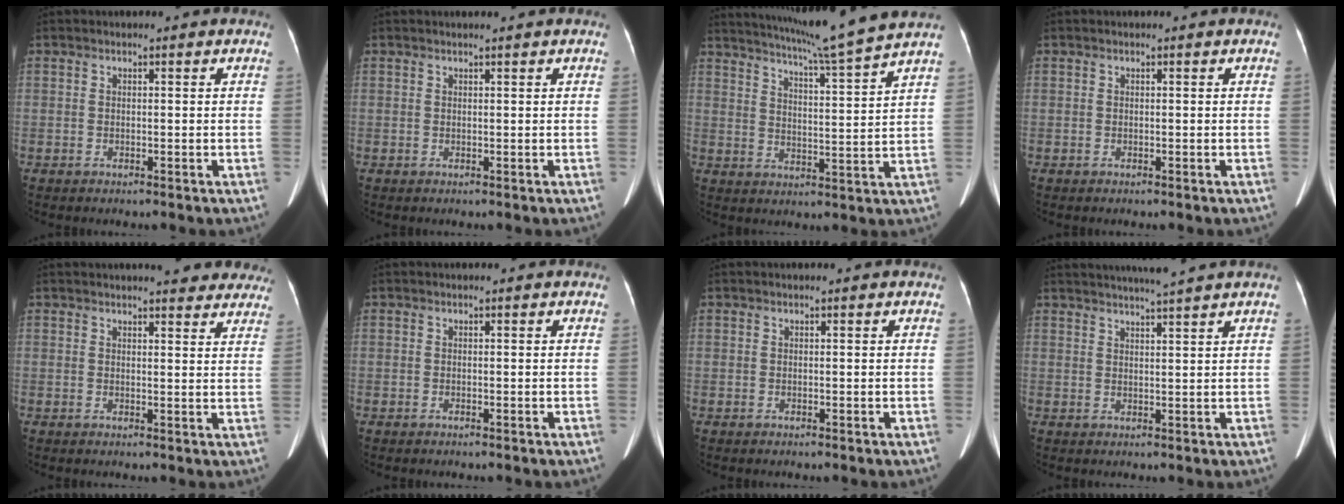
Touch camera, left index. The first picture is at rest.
{"total": 0.9, "force": [0.7, -0.2, 0.5], "torque": [-0.010, 0.005, 0.018]}
{"total": 14.4, "force": [12.7, -2.4, 6.5], "torque": [-0.113, -0.024, 0.179]}
{"total": 0.0}
{"total": 11.6, "force": [10.5, 2.6, 4.4], "torque": [-0.022, -0.006, 0.098]}
{"total": 0.0}
{"total": 0.0}
{"total": 7.0, "force": [6.1, -1.5, 3.0], "torque": [-0.045, 0.008, 0.085]}